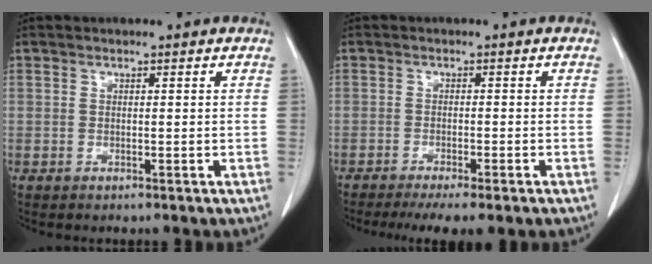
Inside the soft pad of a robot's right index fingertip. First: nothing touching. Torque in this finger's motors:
{"motor_torque": [0.83, -0.81, 0.54, 0.14]}